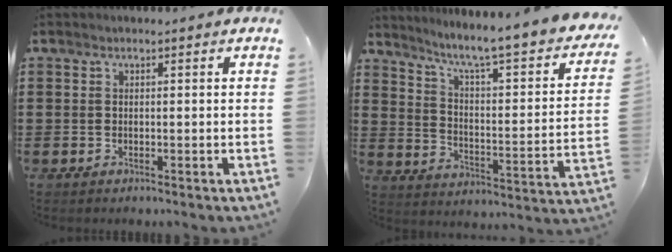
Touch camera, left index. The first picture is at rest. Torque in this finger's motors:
{"motor_torque": [2.14, 0.00, 0.42, 0.17]}